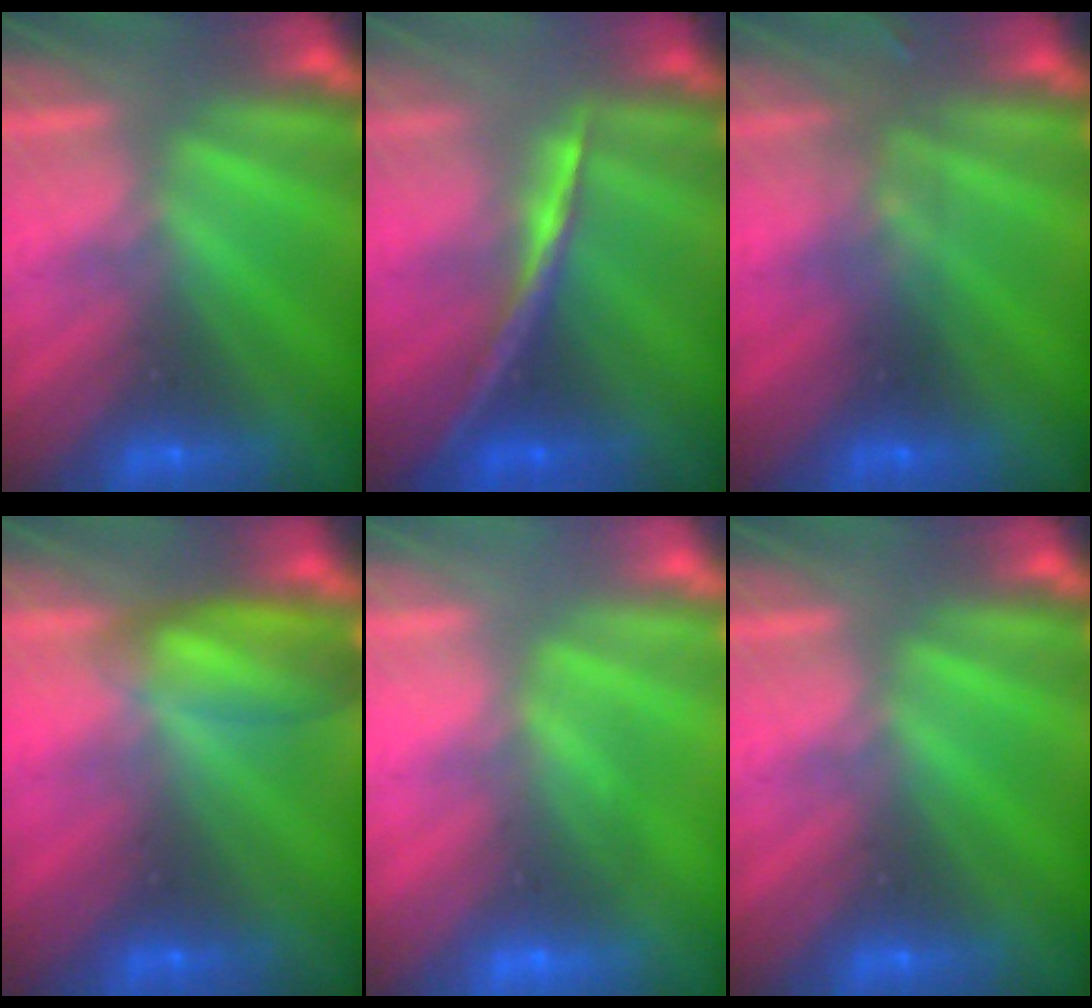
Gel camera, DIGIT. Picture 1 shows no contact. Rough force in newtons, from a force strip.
{"total": 1.7}
{"total": 2.9}
{"total": 7.1}
{"total": 2.7}
{"total": 0.0}